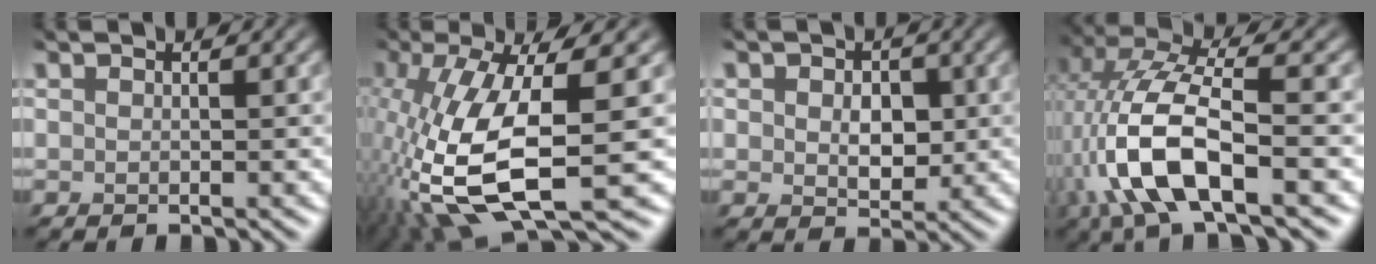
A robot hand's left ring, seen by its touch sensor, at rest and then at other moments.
{"total": 11.5, "force": [-4.1, 3.0, 10.3], "torque": [-0.250, -0.027, -0.035]}
{"total": 2.1, "force": [-1.3, 1.5, 0.8], "torque": [-0.039, -0.025, 0.010]}
{"total": 7.4, "force": [-4.8, 1.5, 5.4], "torque": [-0.152, -0.009, -0.065]}